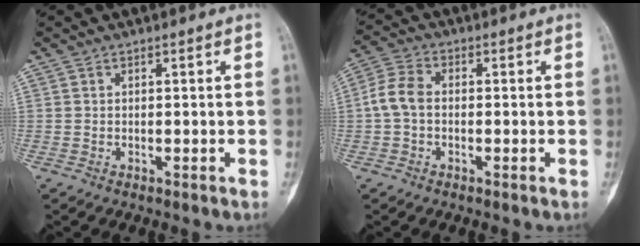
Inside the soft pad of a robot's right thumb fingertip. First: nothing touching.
{"total": 5.6, "force": [-0.5, 3.8, 4.0], "torque": [-0.082, 0.014, -0.019]}